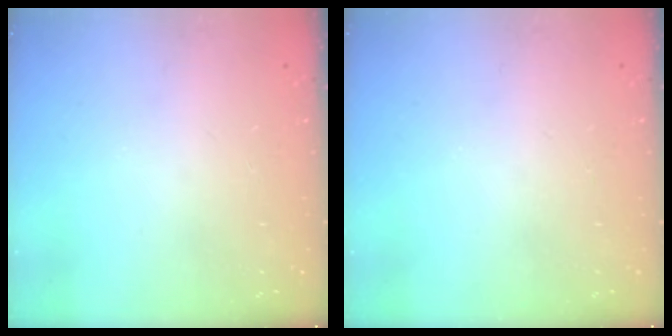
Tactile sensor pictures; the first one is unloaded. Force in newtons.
{"total": 0.0}